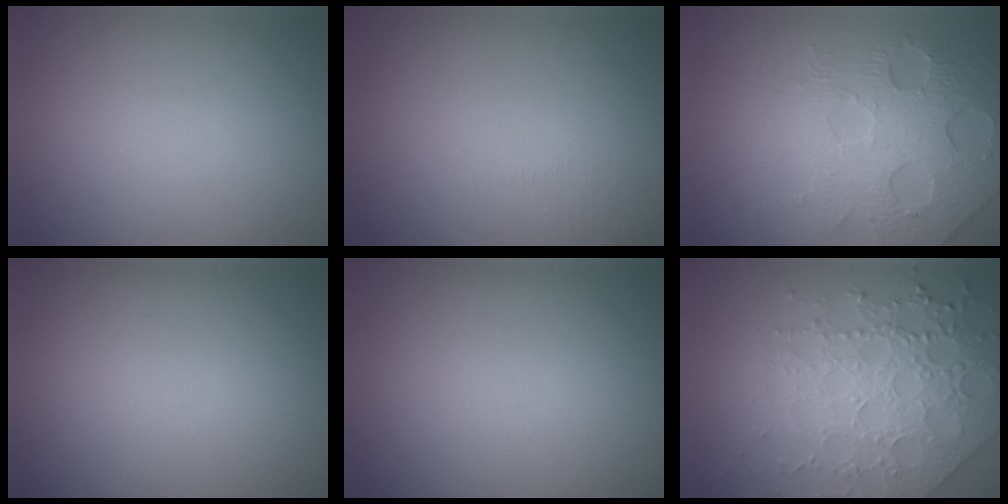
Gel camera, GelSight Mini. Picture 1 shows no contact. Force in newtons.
{"total": 1.0, "press": 0.9, "slide": 0.3}
{"total": 6.8, "press": 4.9, "slide": 4.7}
{"total": 0.0}
{"total": 0.0}
{"total": 6.0, "press": 5.2, "slide": 3.1}